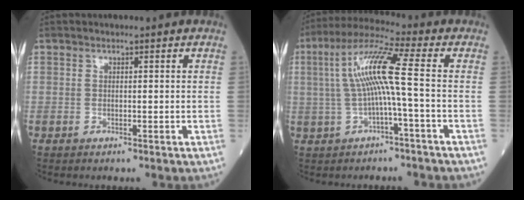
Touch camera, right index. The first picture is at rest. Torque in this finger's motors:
{"motor_torque": [0.52, 0.07, 0.73, 0.21]}